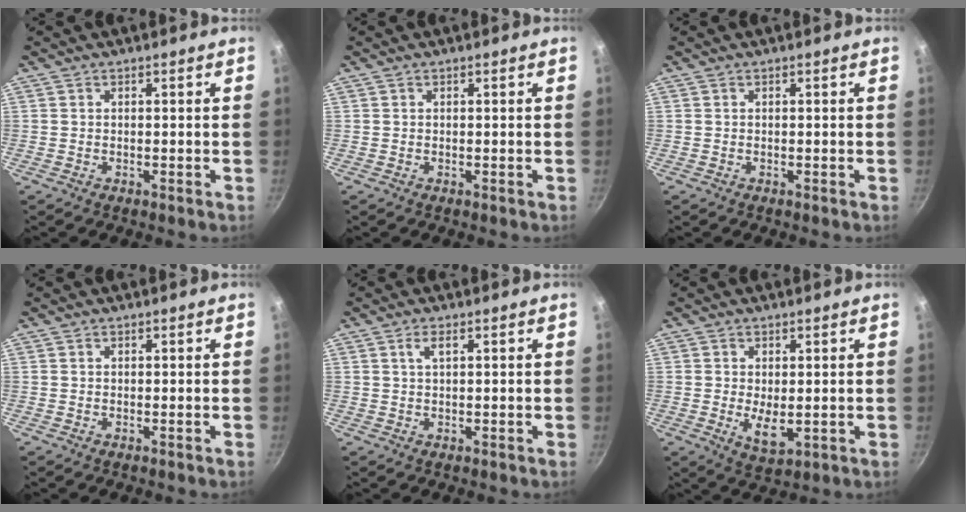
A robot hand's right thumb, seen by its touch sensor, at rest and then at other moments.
{"total": 0.0}
{"total": 0.0}
{"total": 0.0}
{"total": 2.0, "force": [0.8, 0.7, 1.7], "torque": [-0.032, 0.002, 0.016]}
{"total": 5.1, "force": [-0.2, 2.7, 4.2], "torque": [-0.069, -0.015, 0.007]}